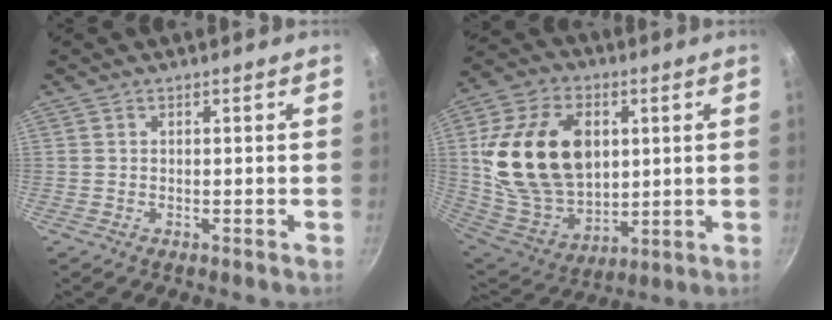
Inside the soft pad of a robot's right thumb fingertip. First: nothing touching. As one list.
[{"total": 23.7, "force": [4.4, 16.3, 16.7], "torque": [-0.287, -0.012, 0.091]}]